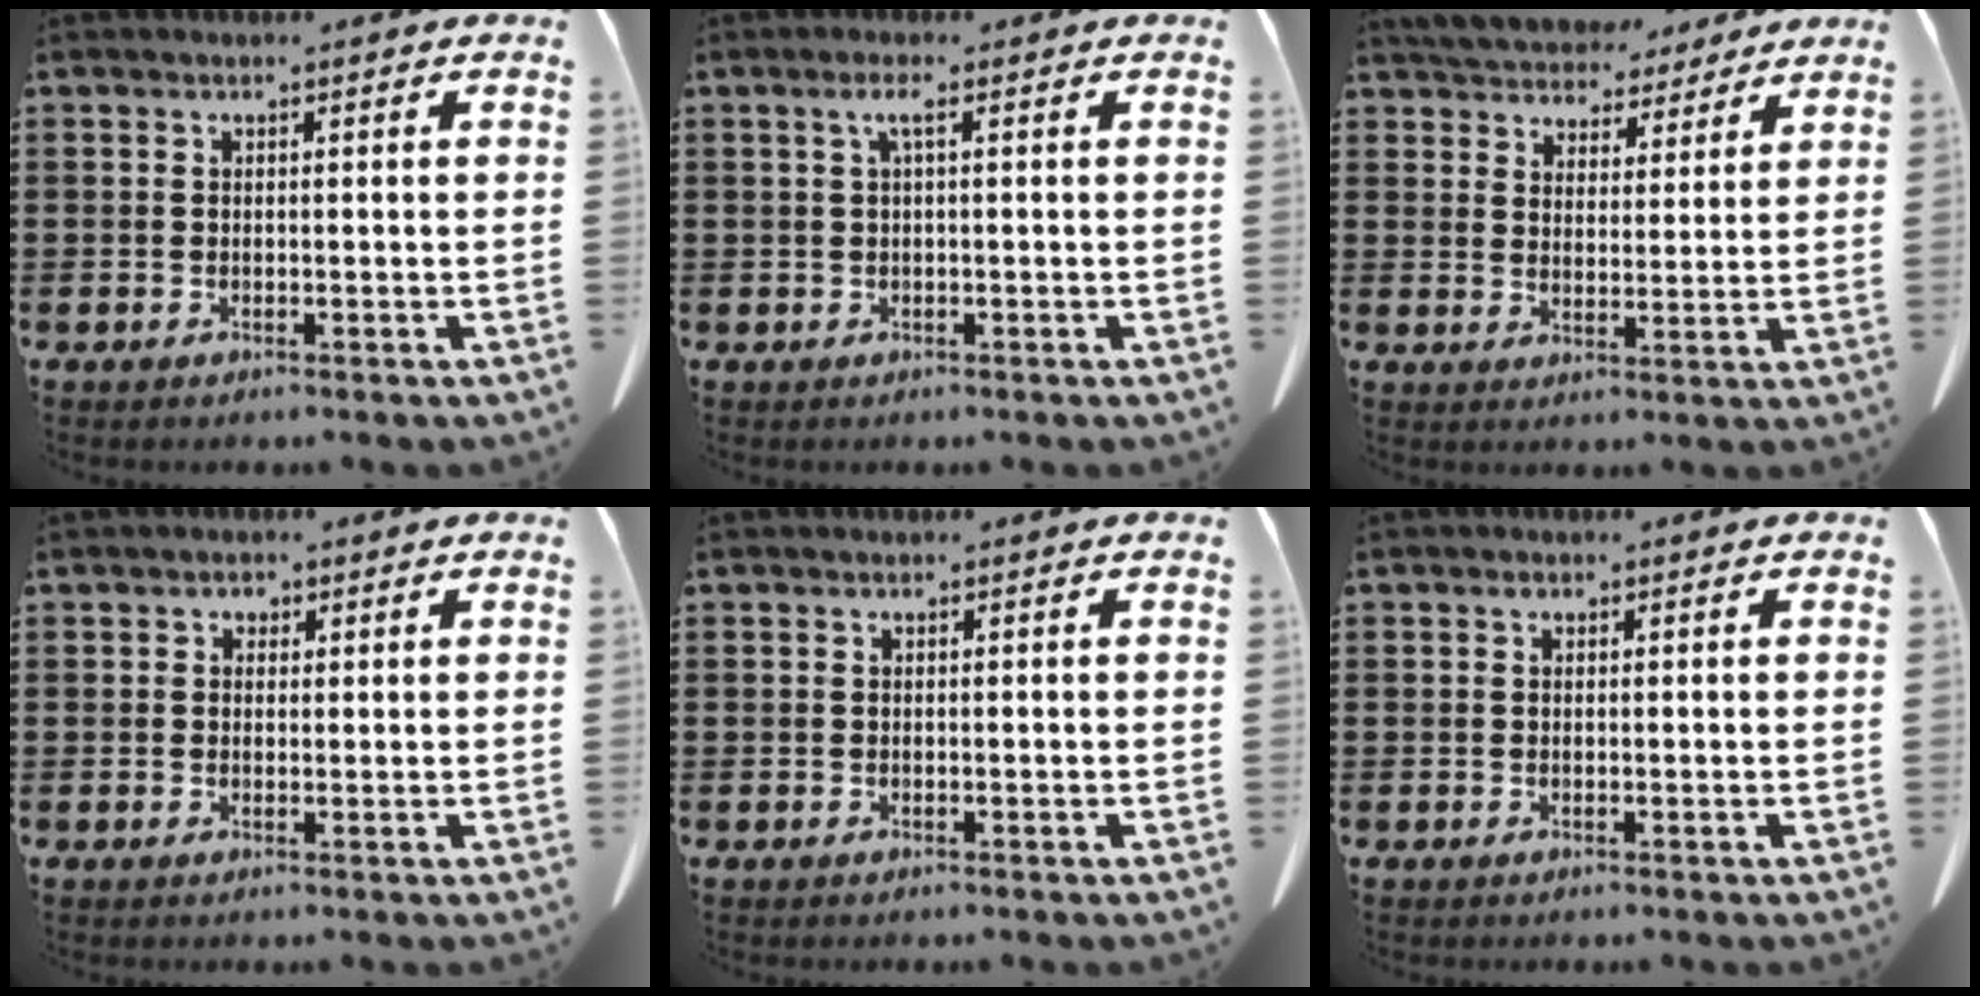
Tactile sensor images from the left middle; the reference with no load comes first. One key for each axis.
{"total": 1.9, "fx": 0.5, "fy": 0.3, "fz": 1.9, "tx": -0.039, "ty": 0.005, "tz": 0.007}
{"total": 6.1, "fx": 5.9, "fy": 1.4, "fz": 0.5, "tx": -0.037, "ty": -0.024, "tz": 0.108}
{"total": 1.1, "fx": 0.6, "fy": 0.9, "fz": 0.3, "tx": -0.008, "ty": 0.006, "tz": 0.010}
{"total": 0.0}
{"total": 0.5, "fx": 0.1, "fy": 0.4, "fz": 0.3, "tx": -0.008, "ty": 0.004, "tz": 0.001}